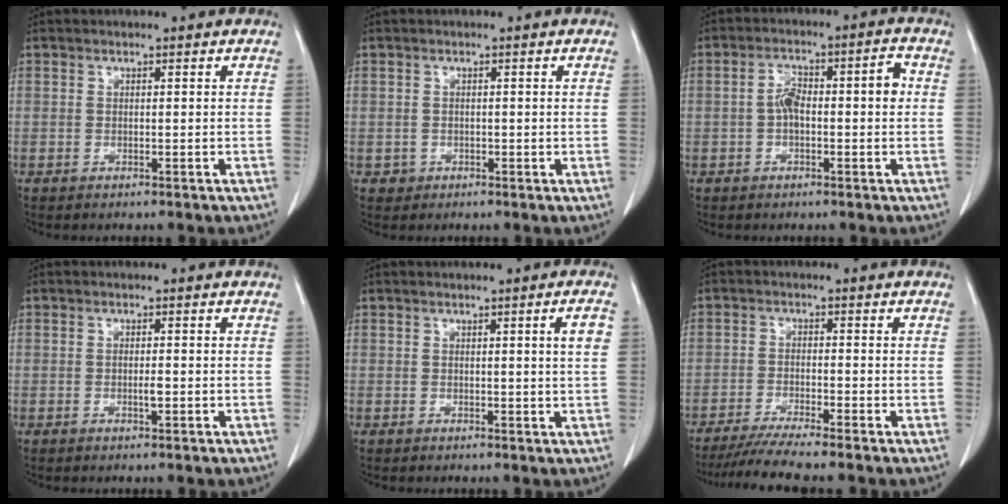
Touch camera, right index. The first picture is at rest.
{"total": 1.0, "force": [-0.3, 1.0, 0.0], "torque": [0.004, 0.004, -0.004]}
{"total": 6.5, "force": [-0.2, 2.0, 6.1], "torque": [-0.105, 0.033, -0.004]}
{"total": 1.3, "force": [-0.3, 0.3, 1.2], "torque": [-0.023, 0.000, -0.005]}
{"total": 2.8, "force": [0.8, -0.4, 2.6], "torque": [-0.036, -0.004, 0.011]}
{"total": 5.8, "force": [-4.9, -1.4, 2.7], "torque": [-0.047, -0.024, -0.090]}